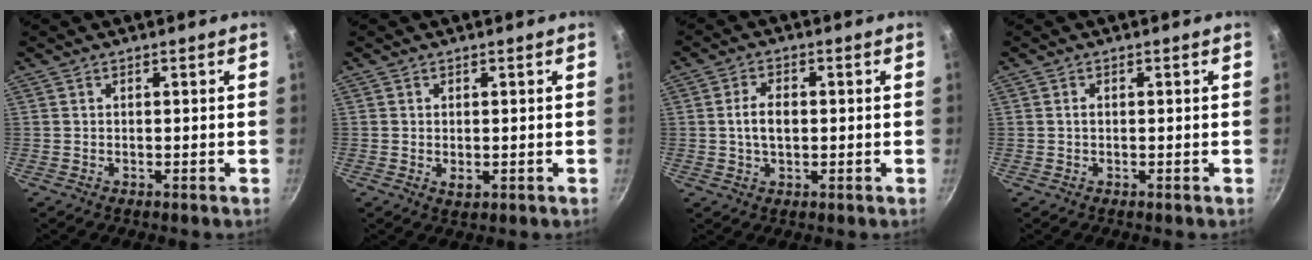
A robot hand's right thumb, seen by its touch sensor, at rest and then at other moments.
{"total": 1.9, "force": [-0.2, 1.1, 1.5], "torque": [-0.025, -0.004, -0.001]}
{"total": 5.2, "force": [0.1, 3.1, 4.1], "torque": [-0.066, 0.009, -0.003]}
{"total": 0.6, "force": [0.0, 0.4, 0.5], "torque": [-0.008, 0.004, -0.002]}